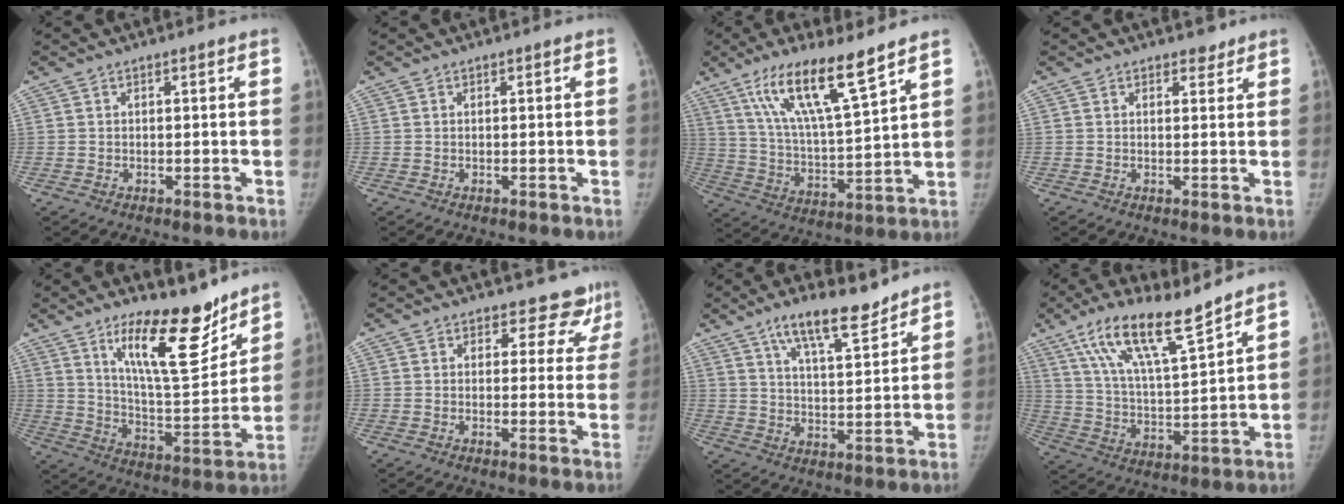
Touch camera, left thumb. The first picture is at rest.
{"total": 0.0}
{"total": 16.0, "force": [10.2, 2.6, 12.1], "torque": [-0.210, -0.051, 0.197]}
{"total": 1.8, "force": [1.4, 1.1, 0.4], "torque": [0.008, -0.009, 0.015]}
{"total": 17.5, "force": [11.9, 5.5, 11.6], "torque": [-0.141, -0.092, 0.203]}
{"total": 7.2, "force": [5.8, 4.1, 1.1], "torque": [0.035, -0.028, 0.050]}
{"total": 12.7, "force": [8.8, 3.9, 8.3], "torque": [-0.122, -0.044, 0.154]}
{"total": 15.8, "force": [10.9, 3.2, 11.0], "torque": [-0.185, -0.053, 0.208]}